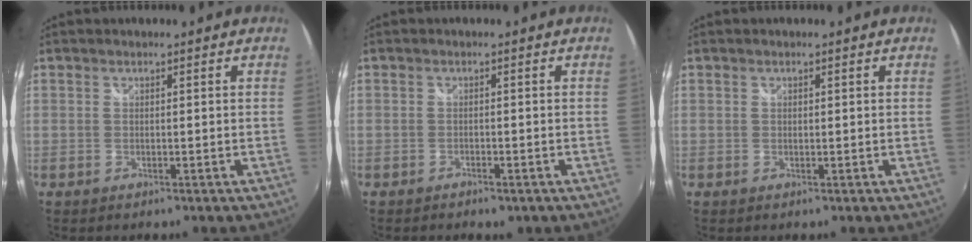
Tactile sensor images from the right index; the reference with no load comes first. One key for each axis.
{"total": 2.2, "fx": -1.7, "fy": 0.8, "fz": 1.1, "tx": -0.024, "ty": -0.006, "tz": -0.026}
{"total": 0.0}